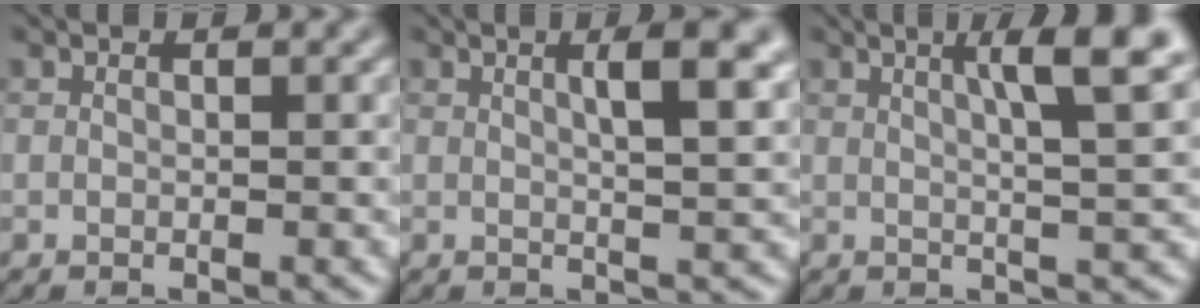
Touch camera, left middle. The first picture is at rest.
{"total": 5.1, "force": [1.7, 1.5, 4.6], "torque": [-0.044, 0.012, 0.017]}
{"total": 6.2, "force": [2.4, 1.2, 5.6], "torque": [-0.066, 0.009, 0.035]}